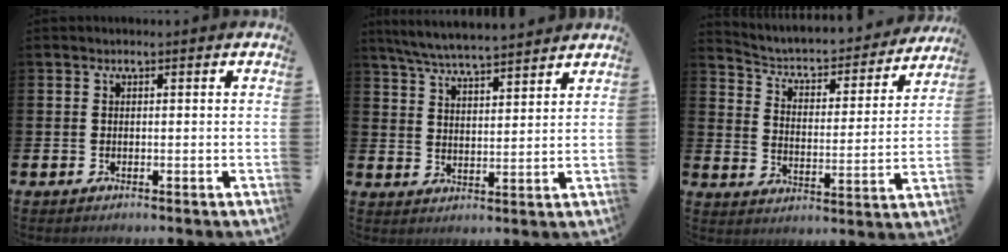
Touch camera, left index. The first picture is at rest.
{"total": 6.1, "force": [6.0, 0.0, 1.2], "torque": [-0.044, -0.036, 0.106]}
{"total": 4.4, "force": [4.0, 1.4, 1.2], "torque": [-0.054, -0.035, 0.059]}